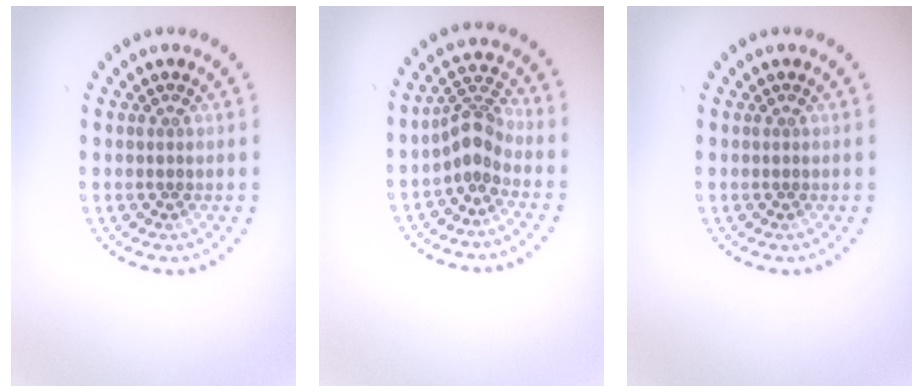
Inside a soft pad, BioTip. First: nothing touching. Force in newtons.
{"total": 2.9, "press": 2.2, "slide": 2.0}
{"total": 0.0}